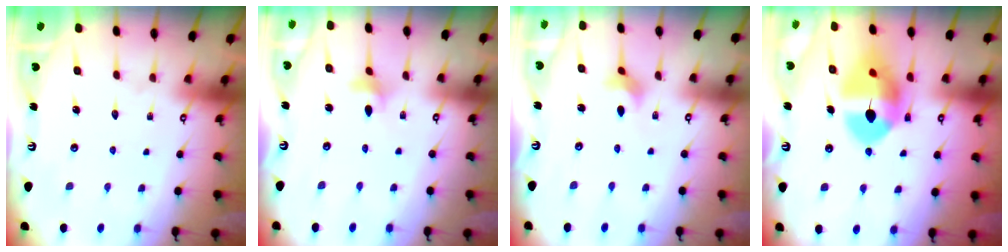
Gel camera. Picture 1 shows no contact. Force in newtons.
{"total": 2.4, "press": 2.4, "slide": 0.4}
{"total": 2.5, "press": 2.4, "slide": 0.5}
{"total": 13.0, "press": 12.9, "slide": 1.7}